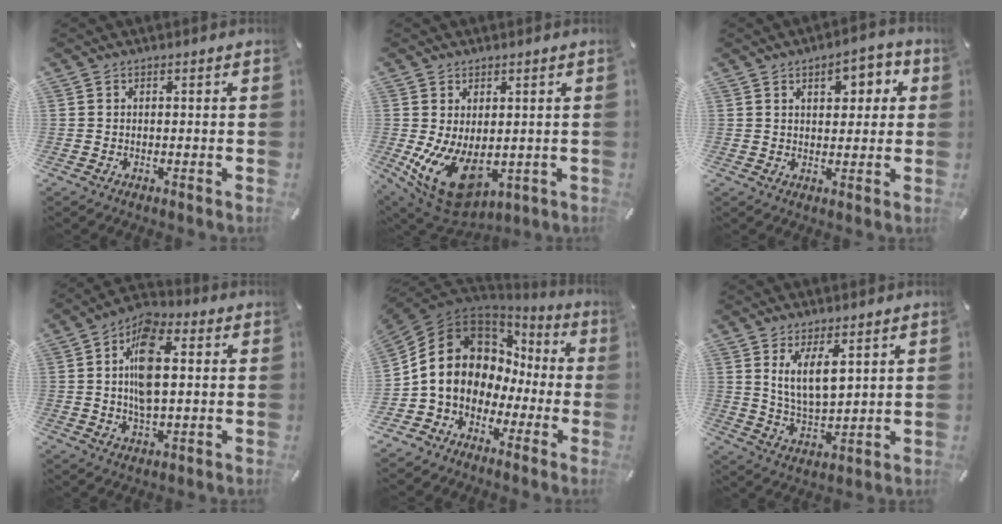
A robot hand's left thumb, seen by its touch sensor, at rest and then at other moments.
{"total": 12.2, "force": [-1.7, 7.7, 9.4], "torque": [-0.173, -0.009, -0.021]}
{"total": 6.9, "force": [2.8, 4.1, 4.8], "torque": [-0.056, -0.006, 0.039]}
{"total": 12.0, "force": [1.6, 6.5, 10.0], "torque": [-0.181, 0.001, 0.027]}
{"total": 13.3, "force": [0.5, 11.7, 6.3], "torque": [-0.142, -0.011, 0.006]}
{"total": 8.9, "force": [4.8, 3.8, 6.5], "torque": [-0.139, -0.018, 0.081]}